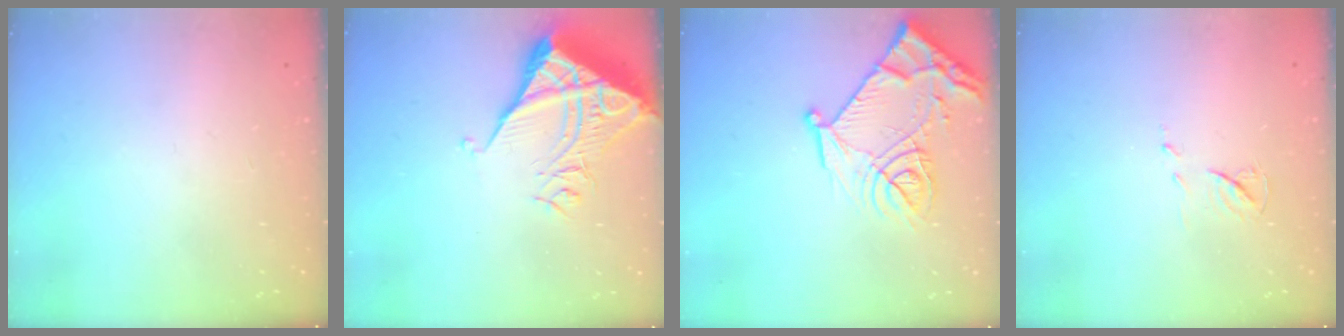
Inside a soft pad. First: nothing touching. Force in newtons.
{"total": 10.6, "press": 10.6, "slide": 1.1}
{"total": 16.3, "press": 16.3, "slide": 1.8}
{"total": 5.8, "press": 5.8, "slide": 0.5}